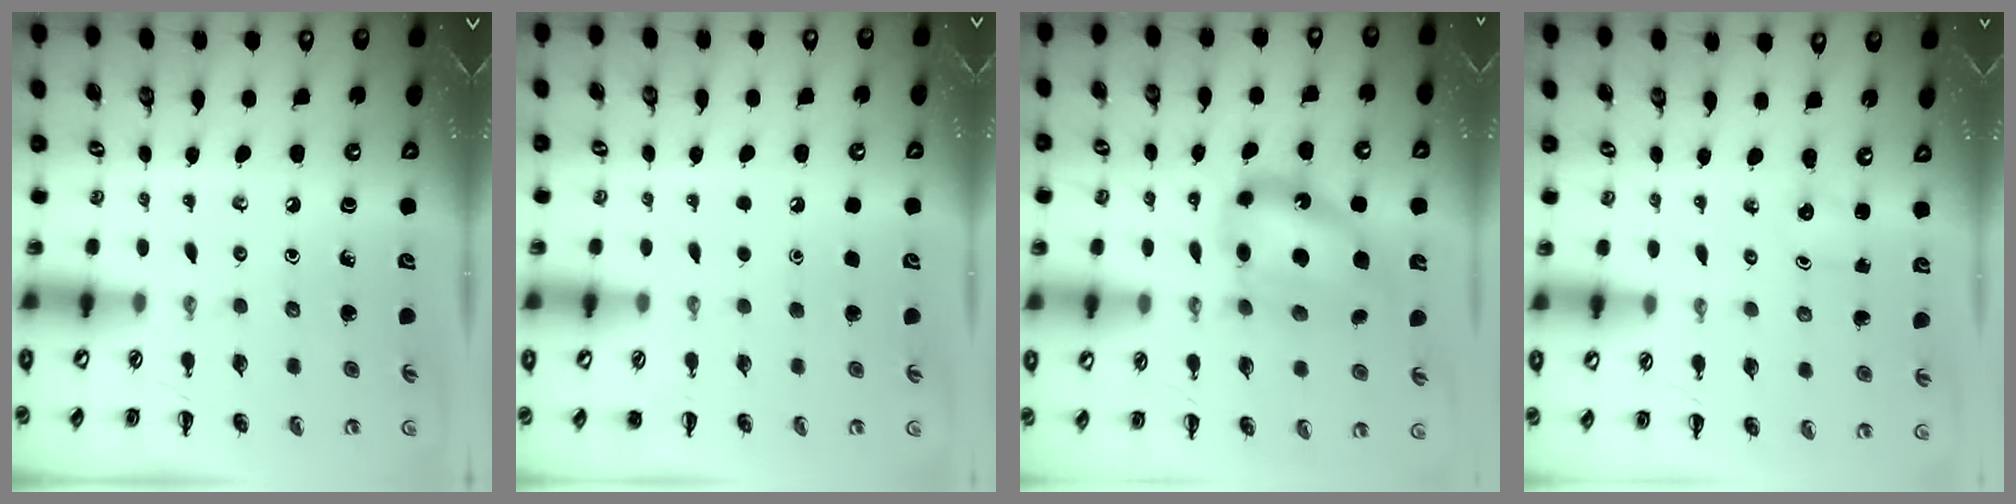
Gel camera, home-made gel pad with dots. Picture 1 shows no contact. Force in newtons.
{"total": 1.6, "press": 1.6, "slide": 0.1}
{"total": 12.5, "press": 12.0, "slide": 3.5}
{"total": 0.9, "press": 0.8, "slide": 0.2}